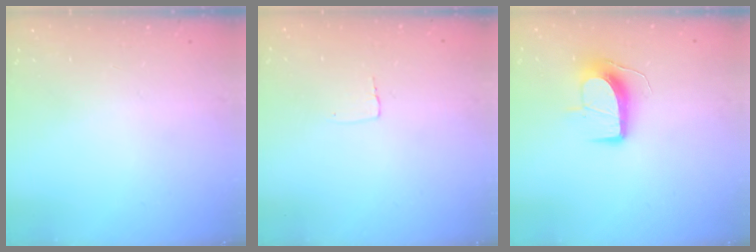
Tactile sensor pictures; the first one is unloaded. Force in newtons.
{"total": 2.6, "press": 2.6, "slide": 0.1}
{"total": 10.6, "press": 10.6, "slide": 0.1}